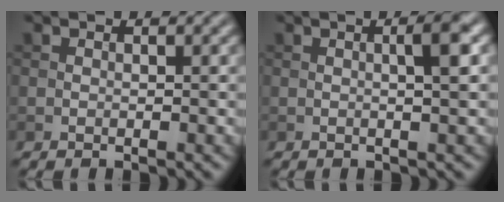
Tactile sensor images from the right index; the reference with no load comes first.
{"total": 2.8, "force": [0.3, 0.5, 2.7], "torque": [-0.038, 0.009, 0.001]}